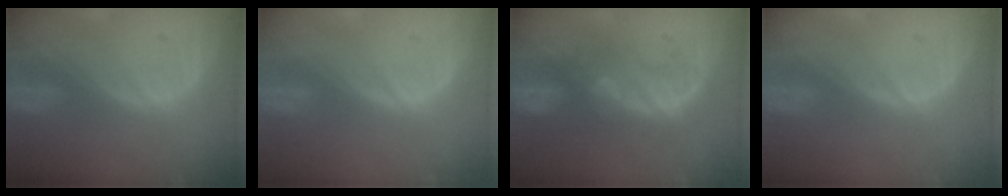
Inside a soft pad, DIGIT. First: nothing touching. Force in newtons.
{"total": 0.0}
{"total": 8.2, "press": 7.9, "slide": 2.2}
{"total": 0.0}